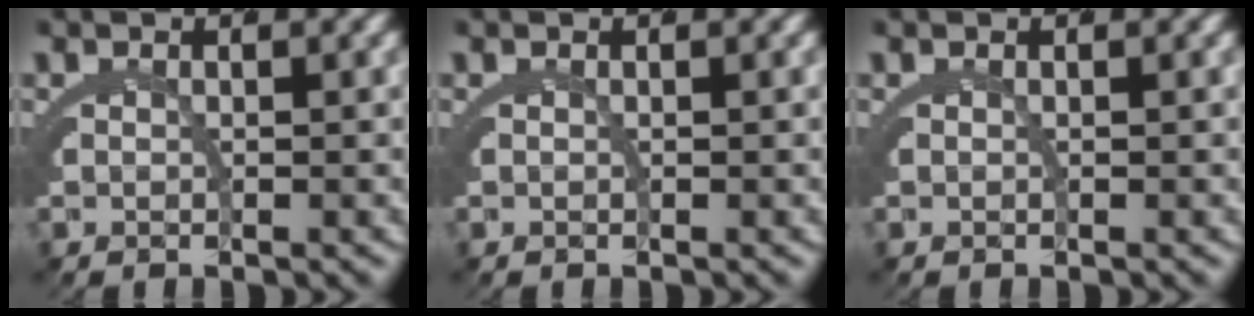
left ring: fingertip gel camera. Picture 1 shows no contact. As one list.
[{"total": 0.0}, {"total": 0.0}]